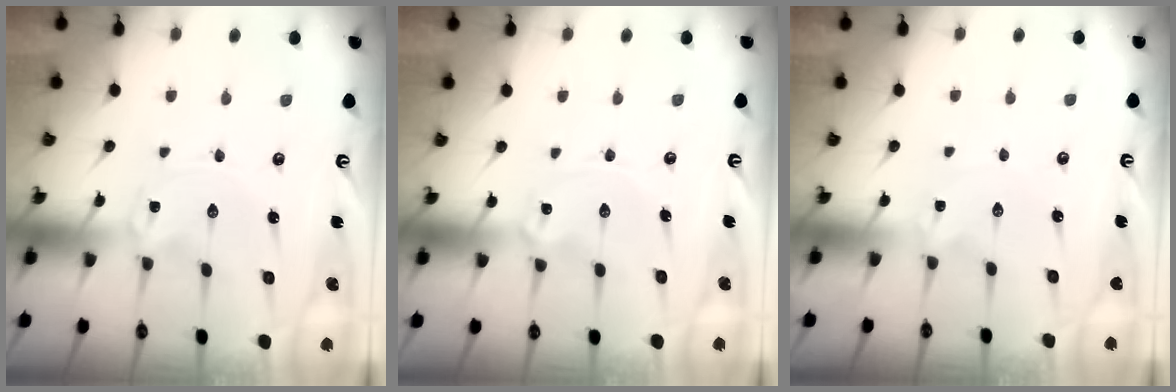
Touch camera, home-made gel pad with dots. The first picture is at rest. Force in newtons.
{"total": 1.6, "press": 1.5, "slide": 0.2}
{"total": 0.0}